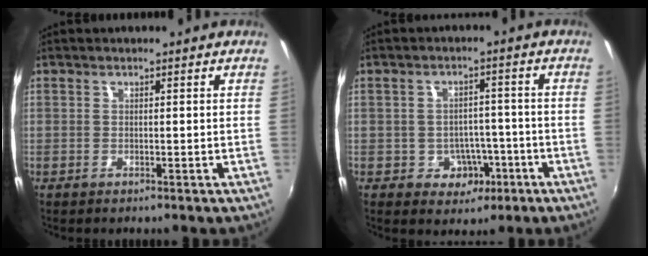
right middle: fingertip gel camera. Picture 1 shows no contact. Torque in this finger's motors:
{"motor_torque": [0.41, -0.38, 0.01, 0.01]}